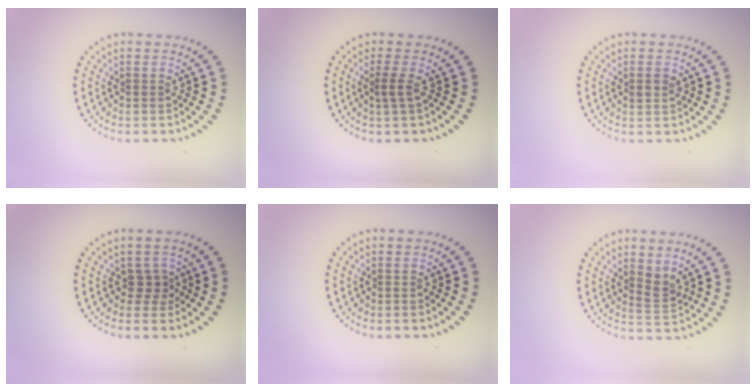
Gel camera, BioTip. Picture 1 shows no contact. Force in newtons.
{"total": 1.1, "press": 0.8, "slide": 0.7}
{"total": 1.1, "press": 1.1, "slide": 0.1}
{"total": 1.7, "press": 1.1, "slide": 1.3}
{"total": 0.0}
{"total": 1.7, "press": 1.4, "slide": 1.0}